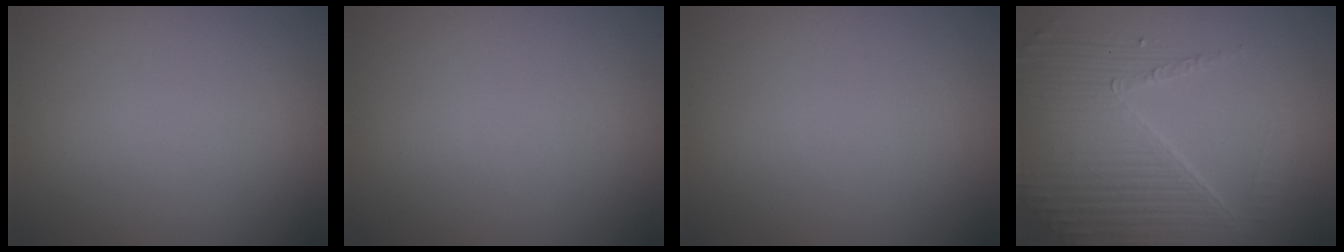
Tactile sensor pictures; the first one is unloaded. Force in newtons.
{"total": 0.0}
{"total": 0.0}
{"total": 5.1, "press": 4.2, "slide": 2.9}